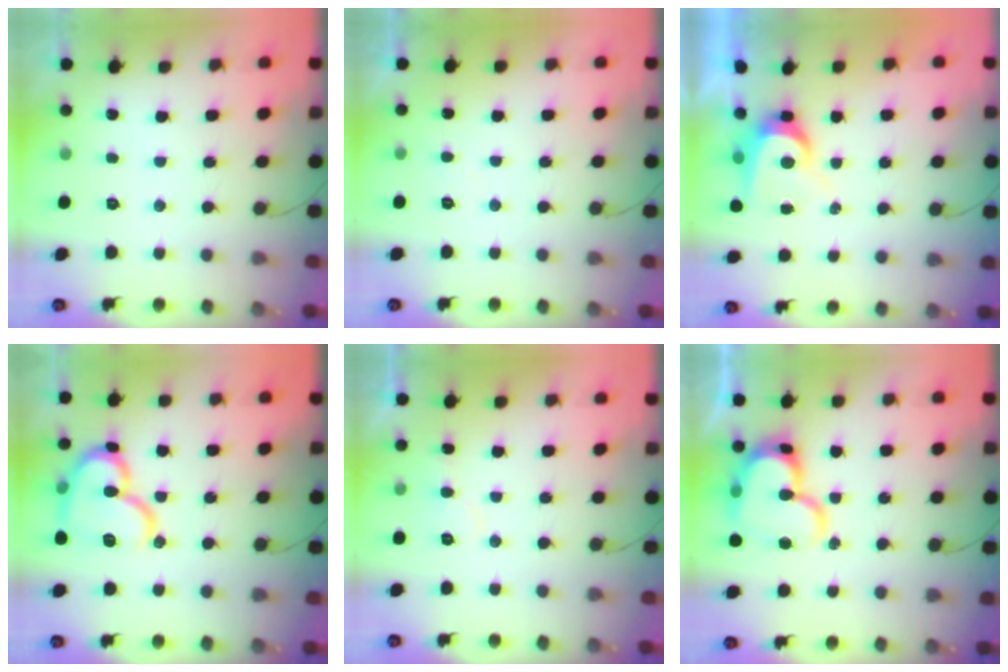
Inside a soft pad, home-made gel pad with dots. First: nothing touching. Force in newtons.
{"total": 2.4, "press": 2.4, "slide": 0.2}
{"total": 6.9, "press": 6.8, "slide": 0.5}
{"total": 16.4, "press": 16.3, "slide": 1.6}
{"total": 7.2, "press": 7.2, "slide": 0.4}
{"total": 18.8, "press": 18.7, "slide": 1.9}